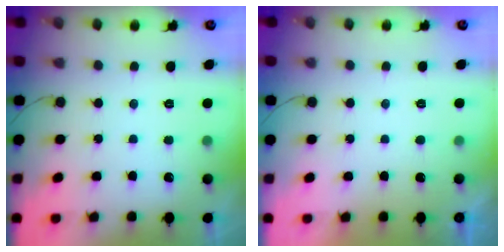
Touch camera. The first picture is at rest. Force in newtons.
{"total": 1.2, "press": 1.1, "slide": 0.3}